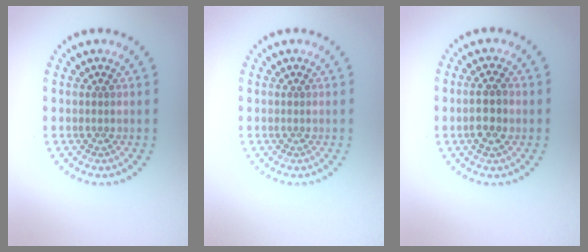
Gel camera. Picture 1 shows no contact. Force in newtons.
{"total": 0.0}
{"total": 2.5, "press": 2.5, "slide": 0.5}